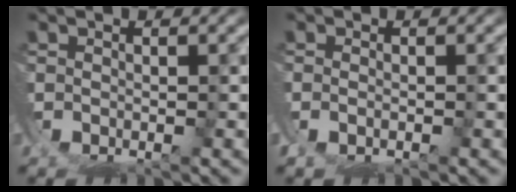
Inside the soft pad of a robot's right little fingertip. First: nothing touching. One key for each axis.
{"total": 1.0, "fx": -0.2, "fy": 0.7, "fz": 0.7, "tx": -0.020, "ty": -0.007, "tz": 0.000}